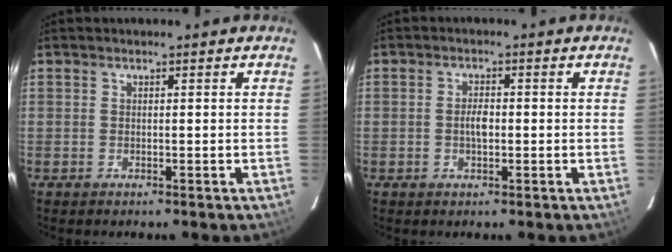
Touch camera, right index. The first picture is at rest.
{"total": 2.5, "force": [-0.3, 1.2, 2.2], "torque": [-0.039, 0.003, -0.006]}